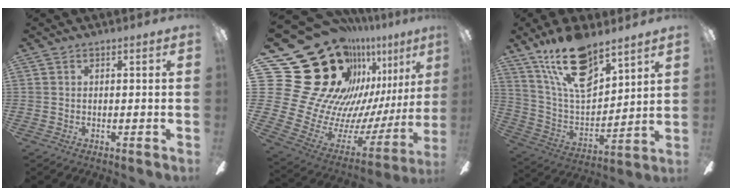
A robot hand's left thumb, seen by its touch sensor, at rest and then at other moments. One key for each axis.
{"total": 33.2, "fx": 19.1, "fy": 20.5, "fz": 17.8, "tx": -0.327, "ty": -0.183, "tz": 0.410}
{"total": 19.5, "fx": 13.4, "fy": 8.4, "fz": 11.3, "tx": -0.213, "ty": -0.070, "tz": 0.239}